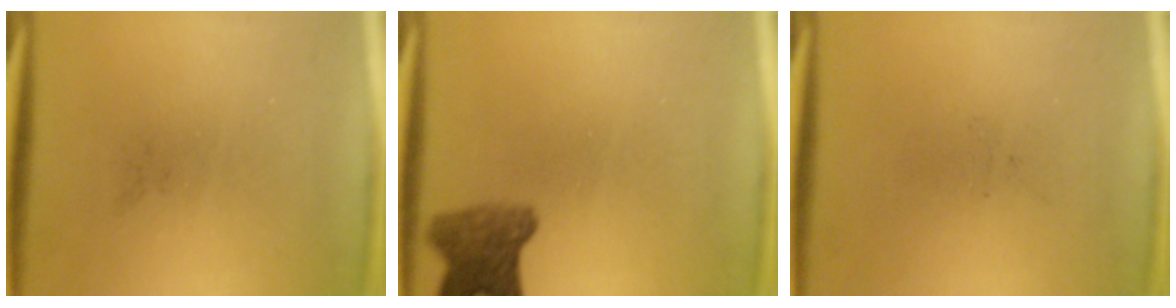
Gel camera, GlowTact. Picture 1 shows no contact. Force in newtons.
{"total": 5.6}
{"total": 0.0}